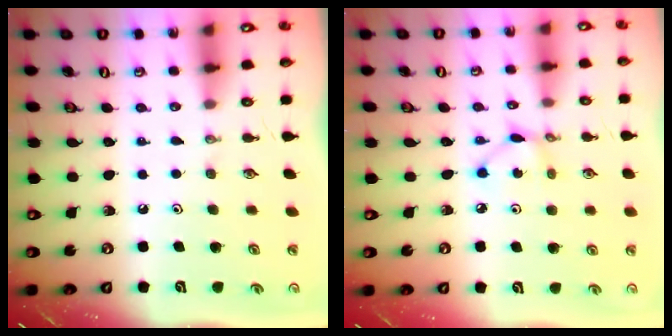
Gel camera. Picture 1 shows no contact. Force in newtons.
{"total": 3.5, "press": 3.5, "slide": 0.1}